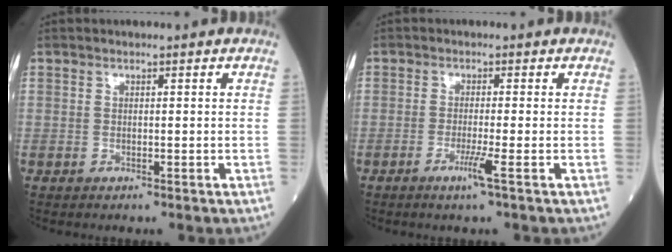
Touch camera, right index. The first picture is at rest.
{"total": 2.8, "force": [-1.4, -0.7, 2.3], "torque": [-0.049, -0.008, -0.029]}